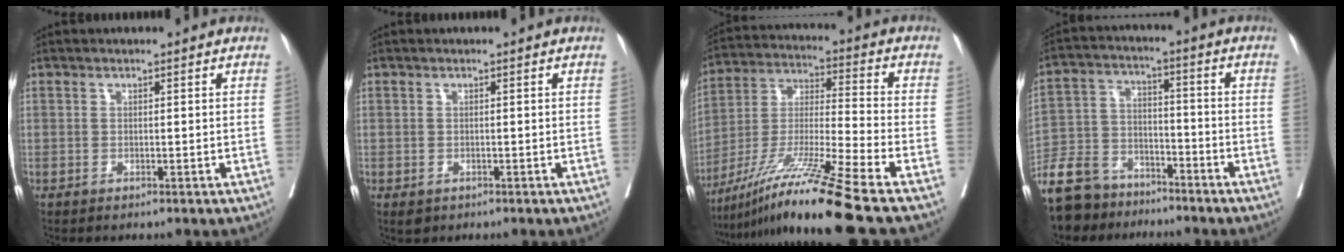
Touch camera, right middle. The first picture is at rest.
{"total": 0.9, "force": [-0.4, 0.7, 0.5], "torque": [-0.007, -0.001, 0.004]}
{"total": 18.5, "force": [-13.6, -2.6, 12.3], "torque": [-0.253, -0.036, -0.250]}
{"total": 12.9, "force": [-10.6, 6.5, 3.5], "torque": [-0.084, 0.014, -0.188]}